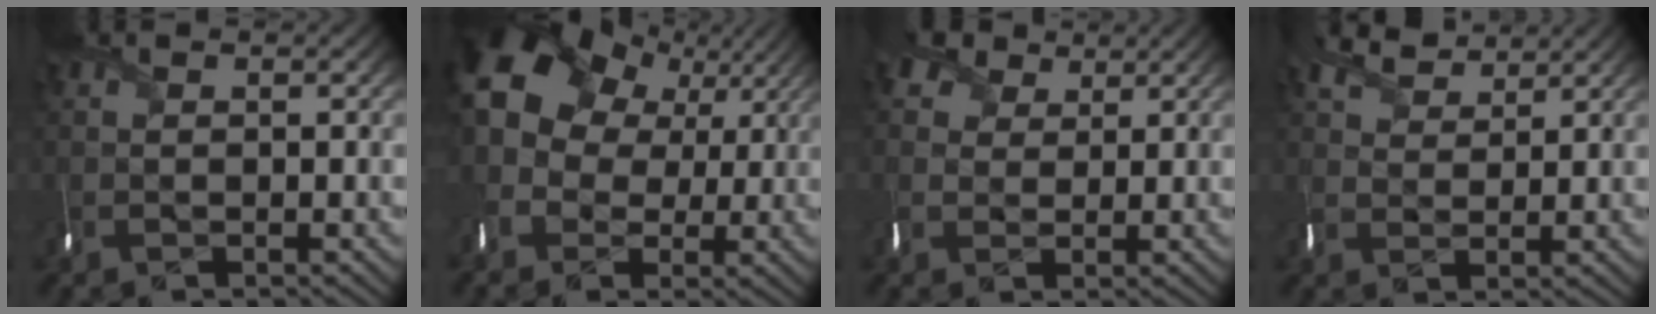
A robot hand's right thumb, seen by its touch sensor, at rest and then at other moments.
{"total": 13.4, "force": [3.5, 10.8, 7.2], "torque": [-0.193, 0.021, 0.056]}
{"total": 3.2, "force": [2.3, 2.2, 0.0], "torque": [-0.013, 0.009, 0.037]}
{"total": 3.6, "force": [3.4, 1.0, 0.5], "torque": [-0.032, 0.012, 0.064]}